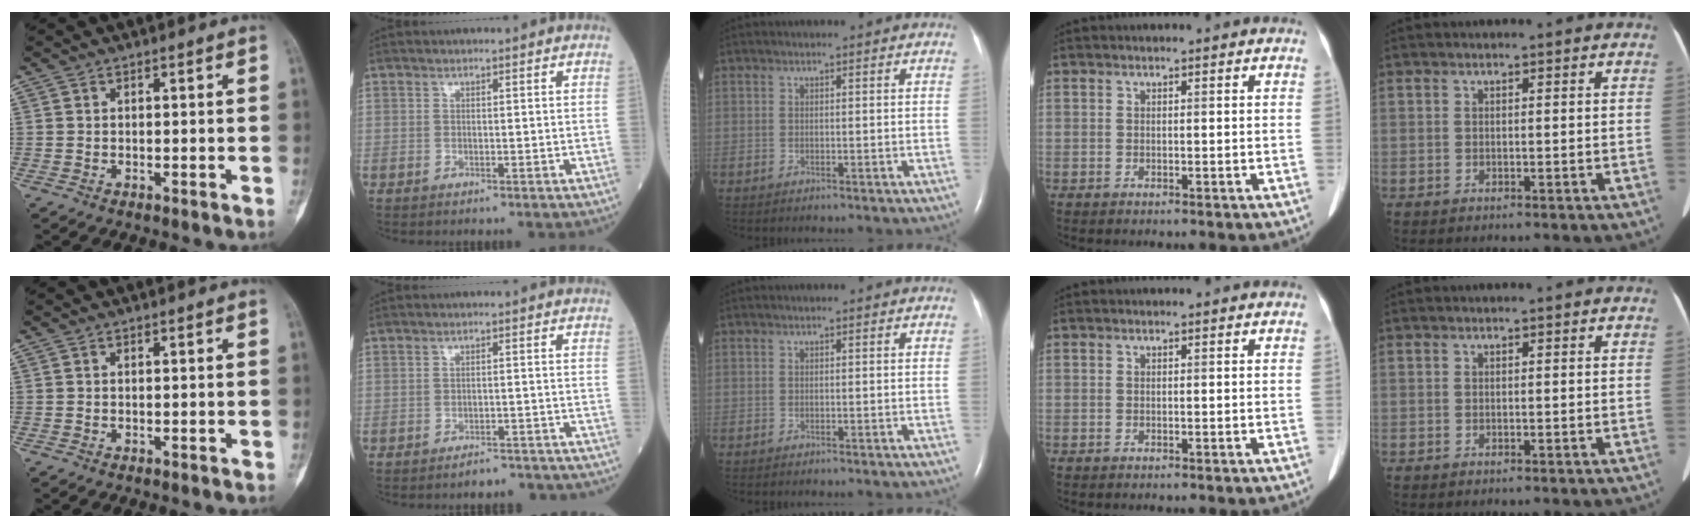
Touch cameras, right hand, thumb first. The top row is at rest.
{"index": {"total": 7.2, "force": [-6.8, 1.9, 1.5], "torque": [-0.005, 0.003, -0.078]}}